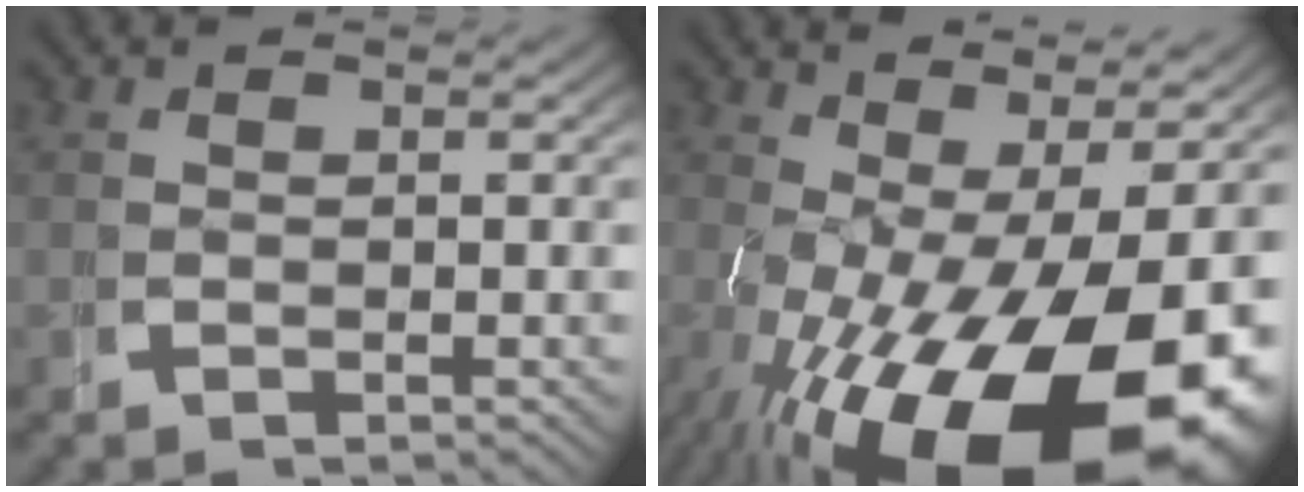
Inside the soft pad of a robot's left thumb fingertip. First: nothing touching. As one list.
[{"total": 17.5, "force": [-3.7, 9.5, 14.2], "torque": [-0.238, -0.074, -0.013]}]